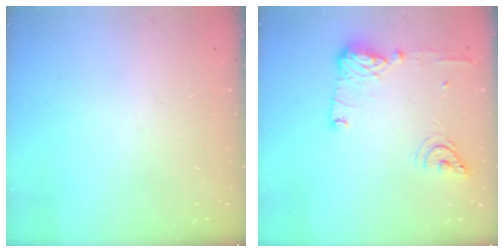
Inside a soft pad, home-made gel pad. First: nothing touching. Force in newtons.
{"total": 12.7, "press": 12.4, "slide": 2.7}